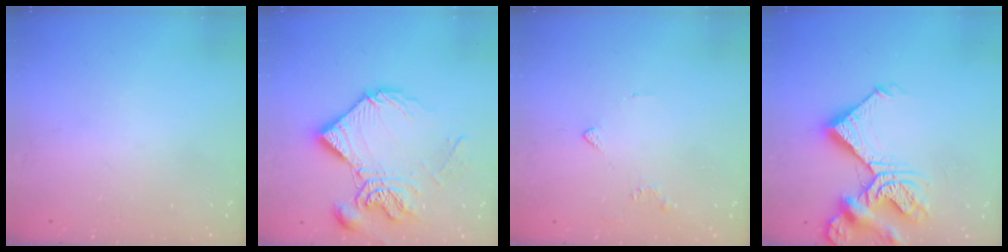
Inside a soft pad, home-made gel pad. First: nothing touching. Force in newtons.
{"total": 14.2, "press": 14.1, "slide": 1.5}
{"total": 1.8, "press": 1.7, "slide": 0.6}
{"total": 14.3, "press": 14.2, "slide": 1.6}